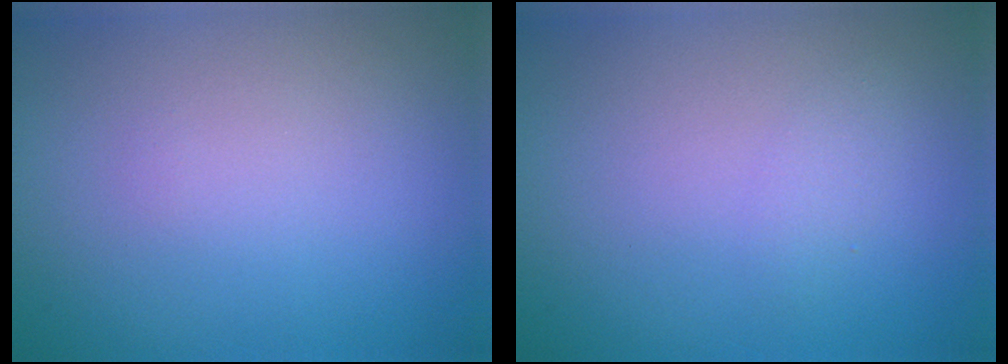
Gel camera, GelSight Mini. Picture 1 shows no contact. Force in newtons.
{"total": 1.0, "press": 1.0, "slide": 0.1}